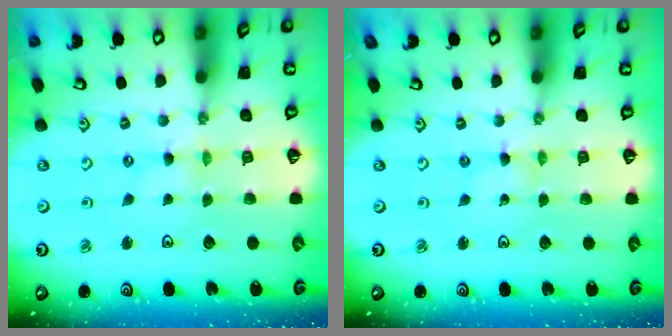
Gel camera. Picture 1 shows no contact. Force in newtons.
{"total": 1.3, "press": 1.3, "slide": 0.1}